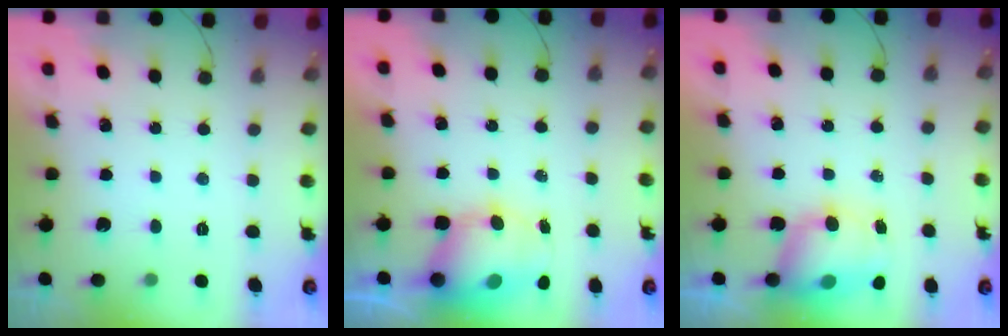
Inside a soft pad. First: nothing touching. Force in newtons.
{"total": 8.2, "press": 8.1, "slide": 1.5}
{"total": 8.0, "press": 7.7, "slide": 2.2}